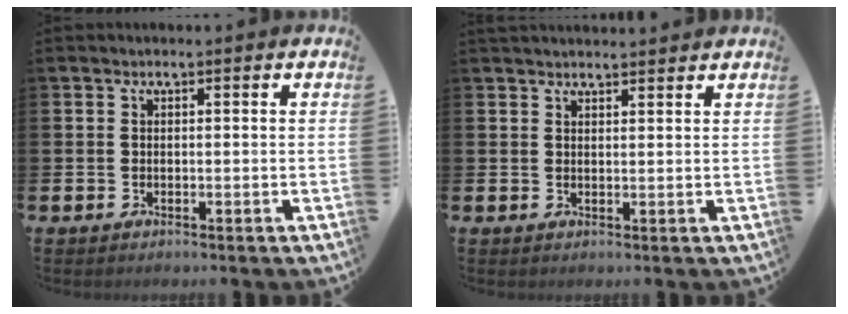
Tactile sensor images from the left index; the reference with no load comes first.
{"total": 1.8, "force": [1.8, 0.3, 0.1], "torque": [0.005, -0.010, 0.031]}